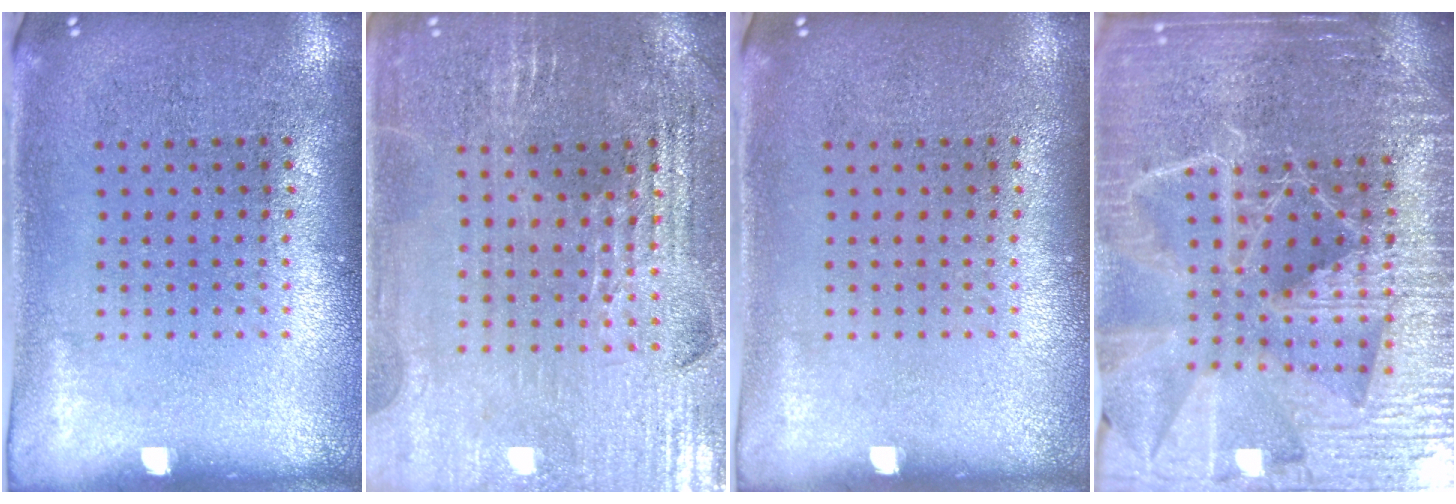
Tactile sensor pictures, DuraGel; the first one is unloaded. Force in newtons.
{"total": 2.8, "press": 2.8, "slide": 0.5}
{"total": 0.0}
{"total": 5.7, "press": 5.1, "slide": 2.6}